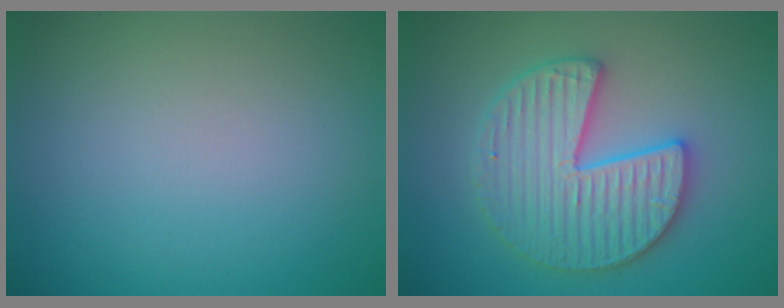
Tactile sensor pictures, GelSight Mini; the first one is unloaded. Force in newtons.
{"total": 6.0, "press": 5.9, "slide": 0.9}